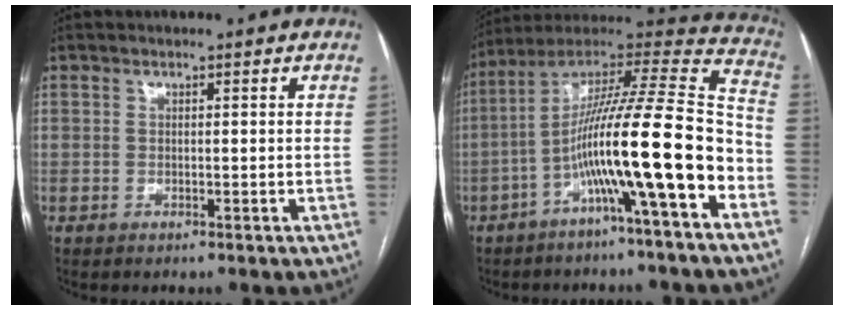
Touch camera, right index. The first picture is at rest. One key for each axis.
{"total": 20.2, "fx": -7.0, "fy": 0.1, "fz": 18.9, "tx": -0.316, "ty": 0.013, "tz": -0.125}